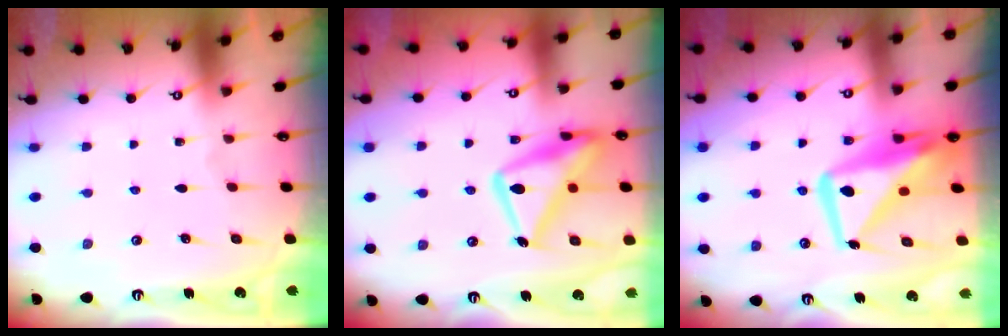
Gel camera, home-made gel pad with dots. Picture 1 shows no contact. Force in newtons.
{"total": 18.3, "press": 18.2, "slide": 1.5}
{"total": 14.9, "press": 14.8, "slide": 1.3}